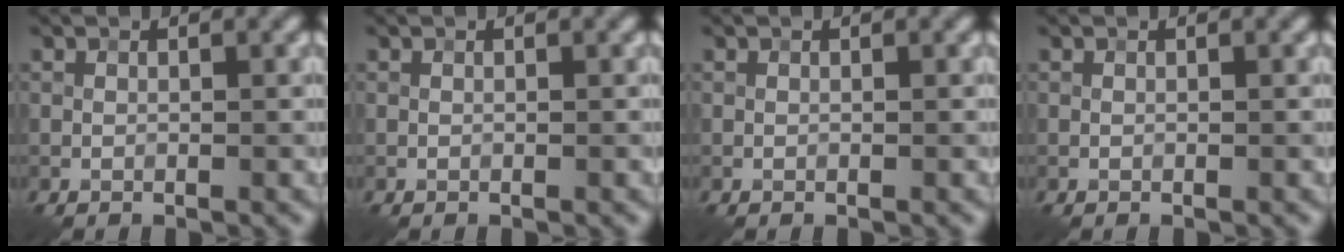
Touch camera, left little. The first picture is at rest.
{"total": 0.0}
{"total": 0.0}
{"total": 0.0}